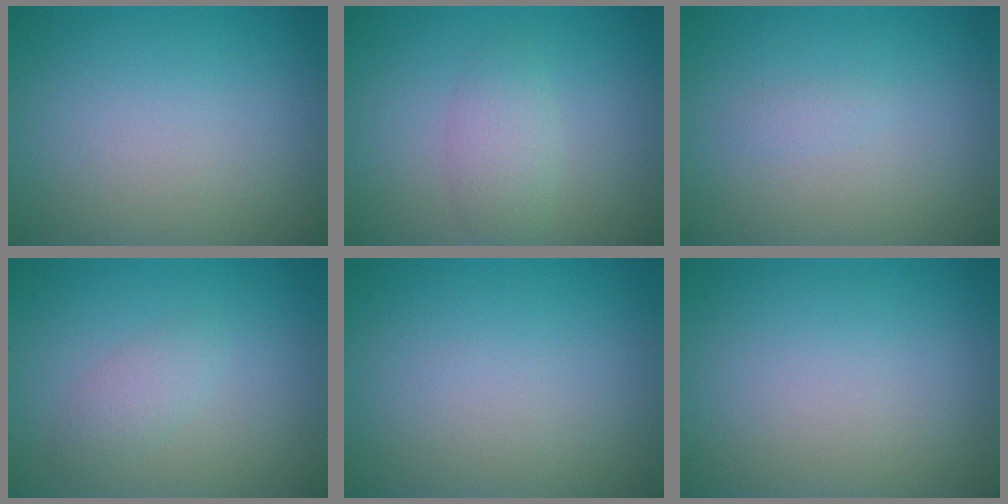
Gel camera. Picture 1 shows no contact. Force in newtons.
{"total": 1.2, "press": 1.2, "slide": 0.2}
{"total": 0.6, "press": 0.6, "slide": 0.1}
{"total": 1.5, "press": 1.5, "slide": 0.0}
{"total": 0.0}
{"total": 0.0}